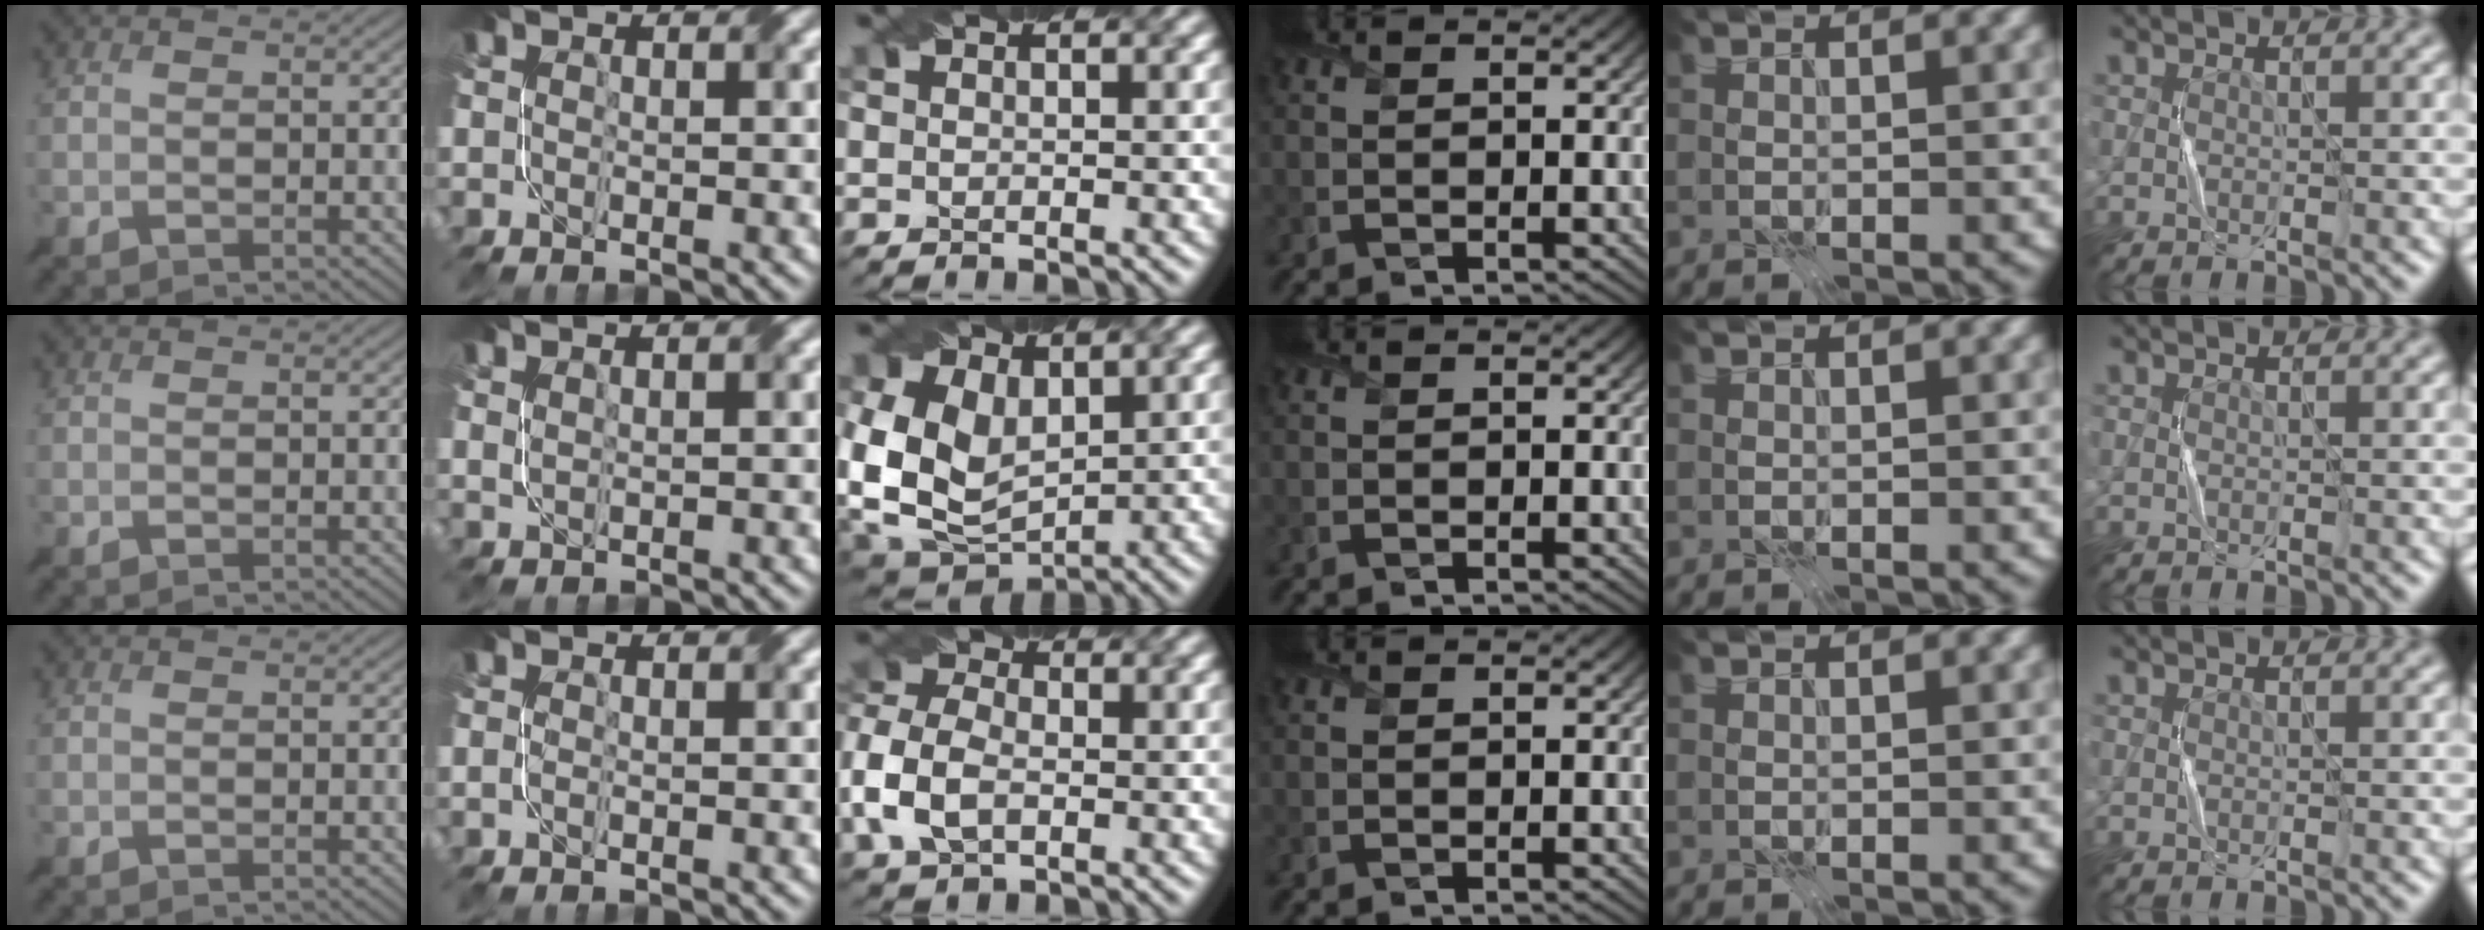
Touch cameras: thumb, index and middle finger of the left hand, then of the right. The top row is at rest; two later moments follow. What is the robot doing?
{"motion": "fold", "object": "coffee filter"}